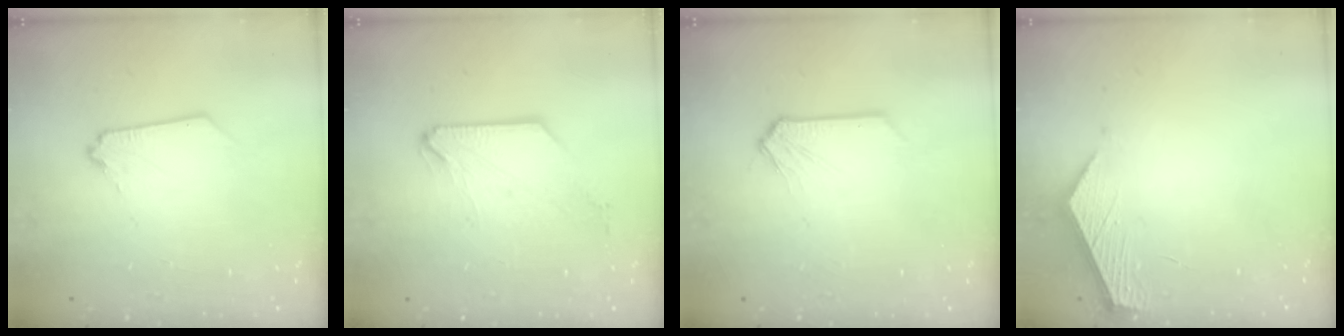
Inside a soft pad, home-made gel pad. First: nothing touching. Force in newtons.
{"total": 0.6, "press": 0.5, "slide": 0.2}
{"total": 0.0}
{"total": 4.0, "press": 4.0, "slide": 0.4}